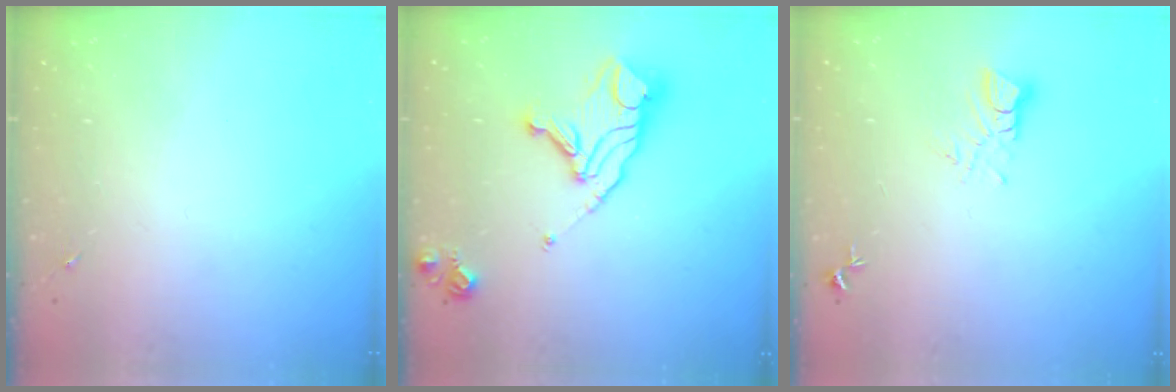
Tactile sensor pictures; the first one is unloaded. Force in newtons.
{"total": 14.9, "press": 14.8, "slide": 1.5}
{"total": 3.5, "press": 3.5, "slide": 0.2}